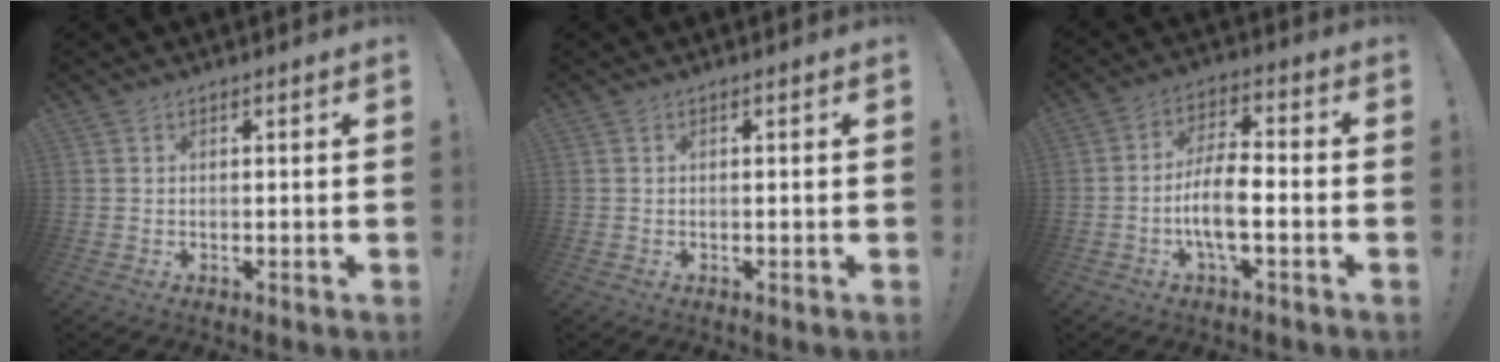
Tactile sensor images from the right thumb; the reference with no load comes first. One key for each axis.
{"total": 0.0}
{"total": 10.3, "fx": -3.4, "fy": 3.6, "fz": 9.1, "tx": -0.180, "ty": 0.010, "tz": -0.062}